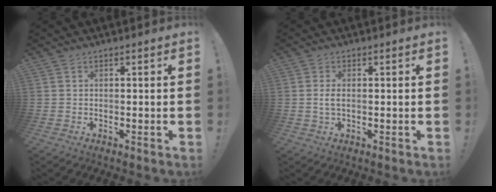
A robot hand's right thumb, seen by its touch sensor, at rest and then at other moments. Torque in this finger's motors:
{"motor_torque": [0.06, -0.59, -0.03, 0.14, 0.02]}